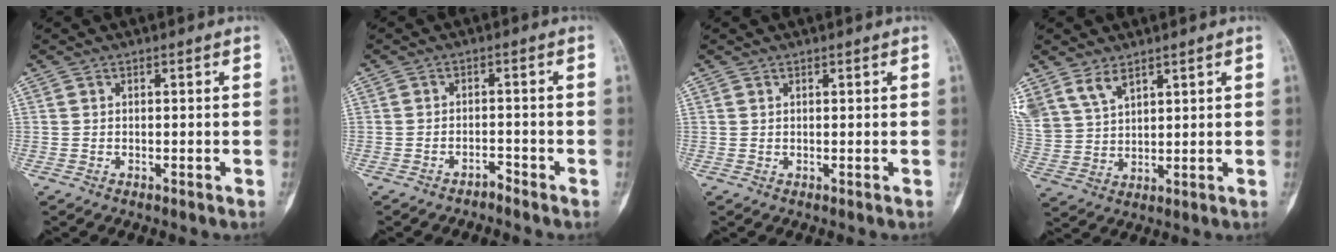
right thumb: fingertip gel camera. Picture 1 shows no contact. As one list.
[{"total": 1.8, "force": [-1.7, 0.5, 0.1], "torque": [0.003, 0.014, -0.028]}, {"total": 0.0}, {"total": 7.6, "force": [5.2, 4.1, 3.6], "torque": [-0.061, -0.011, 0.117]}]